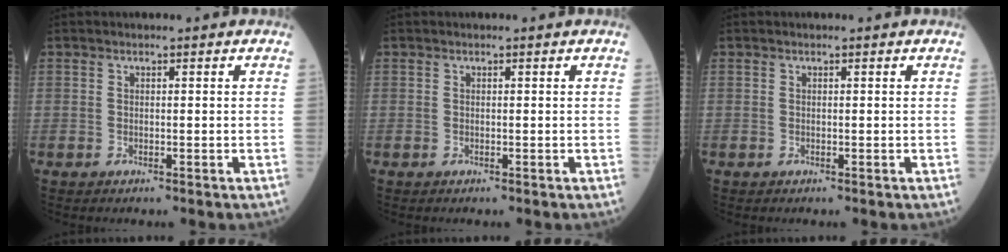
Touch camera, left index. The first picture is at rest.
{"total": 0.0}
{"total": 0.0}